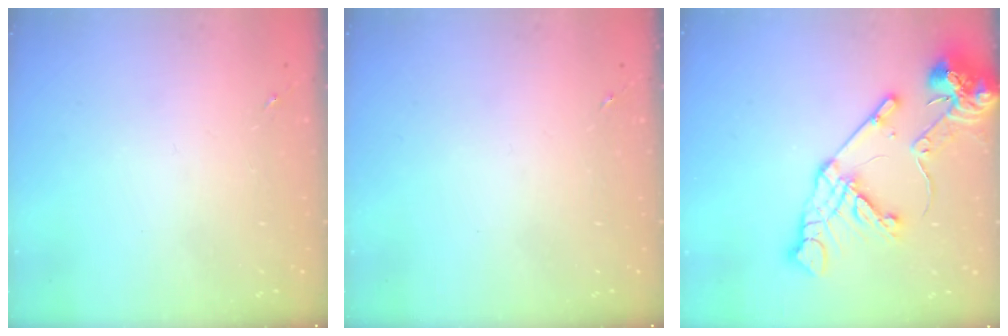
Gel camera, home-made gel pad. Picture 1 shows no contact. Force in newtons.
{"total": 0.0}
{"total": 17.1, "press": 16.9, "slide": 2.3}